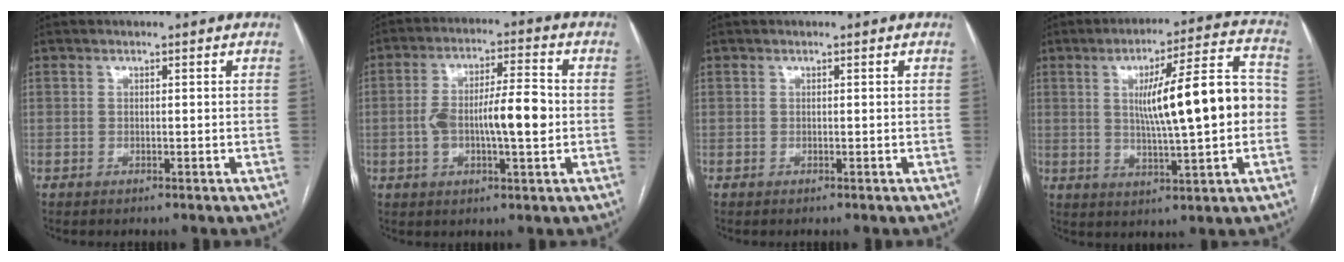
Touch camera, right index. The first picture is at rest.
{"total": 10.1, "force": [-1.1, 2.3, 9.8], "torque": [-0.175, 0.017, -0.018]}
{"total": 0.0}
{"total": 15.1, "force": [0.5, 1.8, 15.0], "torque": [-0.226, 0.026, 0.009]}